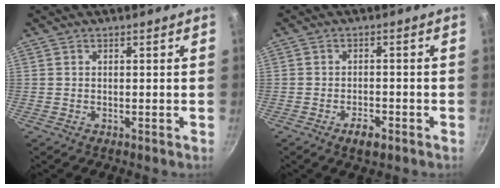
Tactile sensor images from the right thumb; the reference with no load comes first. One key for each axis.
{"total": 3.7, "fx": -2.2, "fy": 1.7, "fz": 2.4, "tx": -0.032, "ty": 0.014, "tz": -0.036}